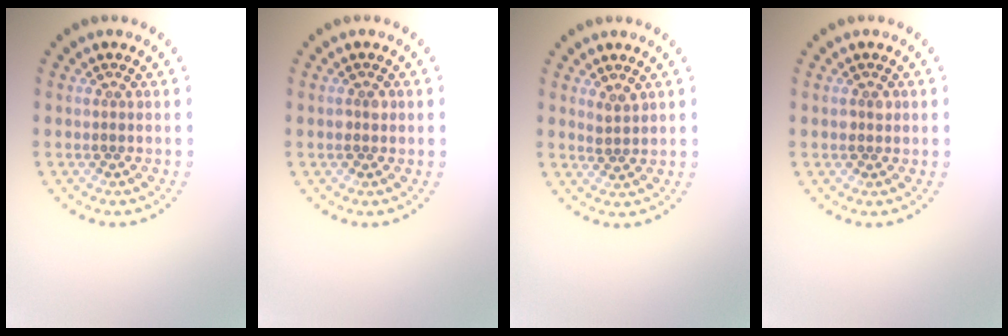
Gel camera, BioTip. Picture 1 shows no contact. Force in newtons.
{"total": 1.1, "press": 1.0, "slide": 0.4}
{"total": 1.4, "press": 1.1, "slide": 0.9}
{"total": 1.0, "press": 1.0, "slide": 0.2}